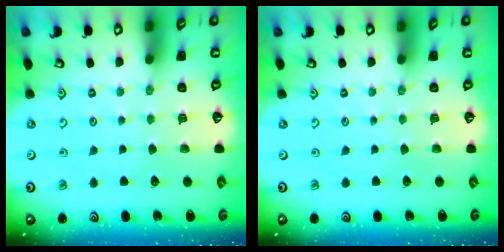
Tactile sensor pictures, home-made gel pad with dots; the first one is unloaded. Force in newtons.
{"total": 0.0}